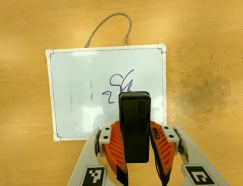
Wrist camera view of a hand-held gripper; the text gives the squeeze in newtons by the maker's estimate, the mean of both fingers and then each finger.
{"total": 7.8, "left": 6.1, "right": 9.6}